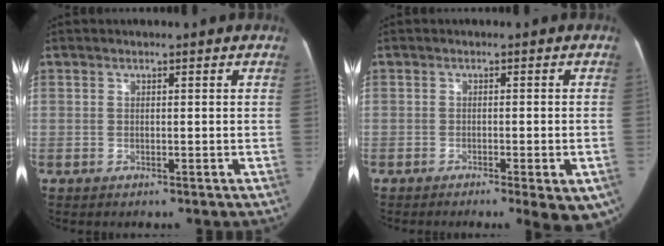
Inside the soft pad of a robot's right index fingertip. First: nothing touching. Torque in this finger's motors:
{"motor_torque": [1.14, -0.99, 0.20, 0.06]}